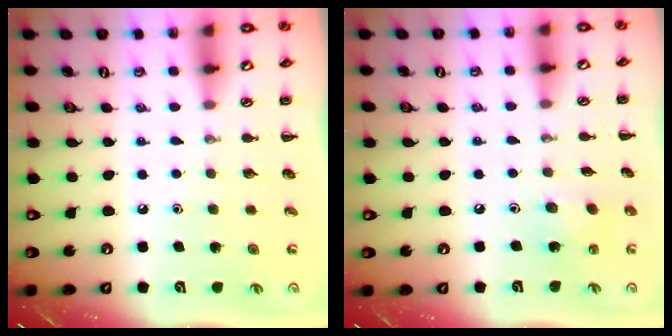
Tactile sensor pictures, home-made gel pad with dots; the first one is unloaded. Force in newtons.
{"total": 4.0, "press": 3.9, "slide": 0.4}